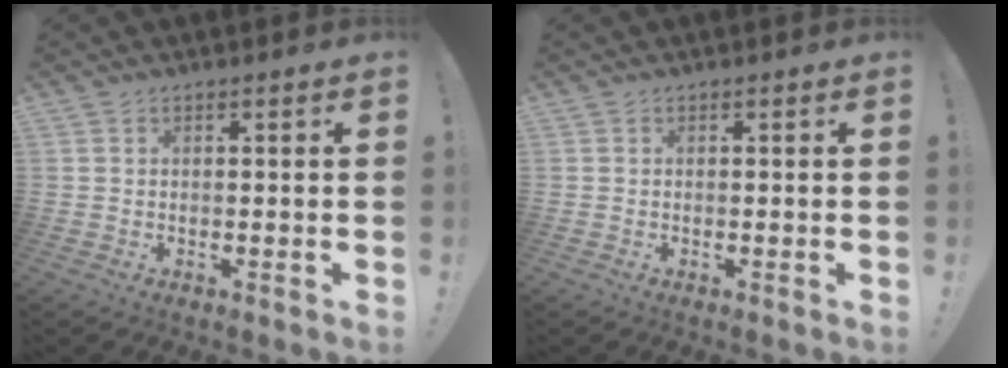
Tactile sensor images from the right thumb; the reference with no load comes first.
{"total": 0.0}